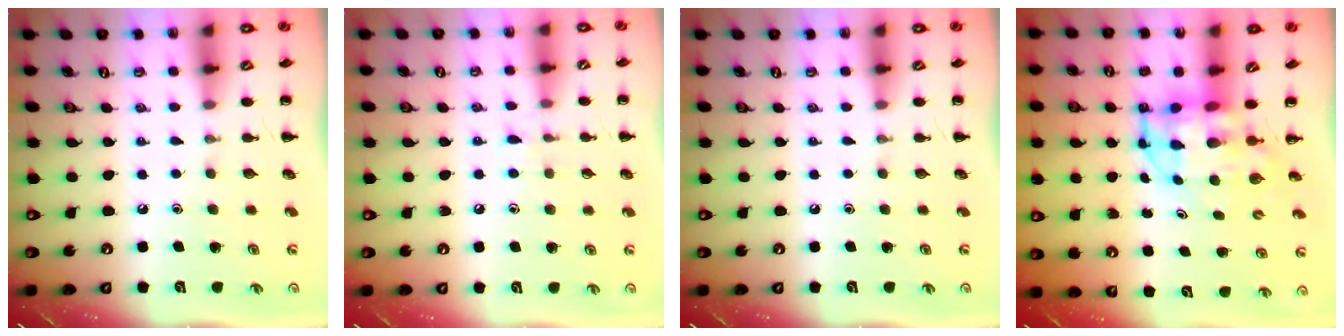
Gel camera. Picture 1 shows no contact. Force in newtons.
{"total": 5.9, "press": 5.4, "slide": 2.3}
{"total": 0.0}
{"total": 4.9, "press": 4.7, "slide": 1.4}